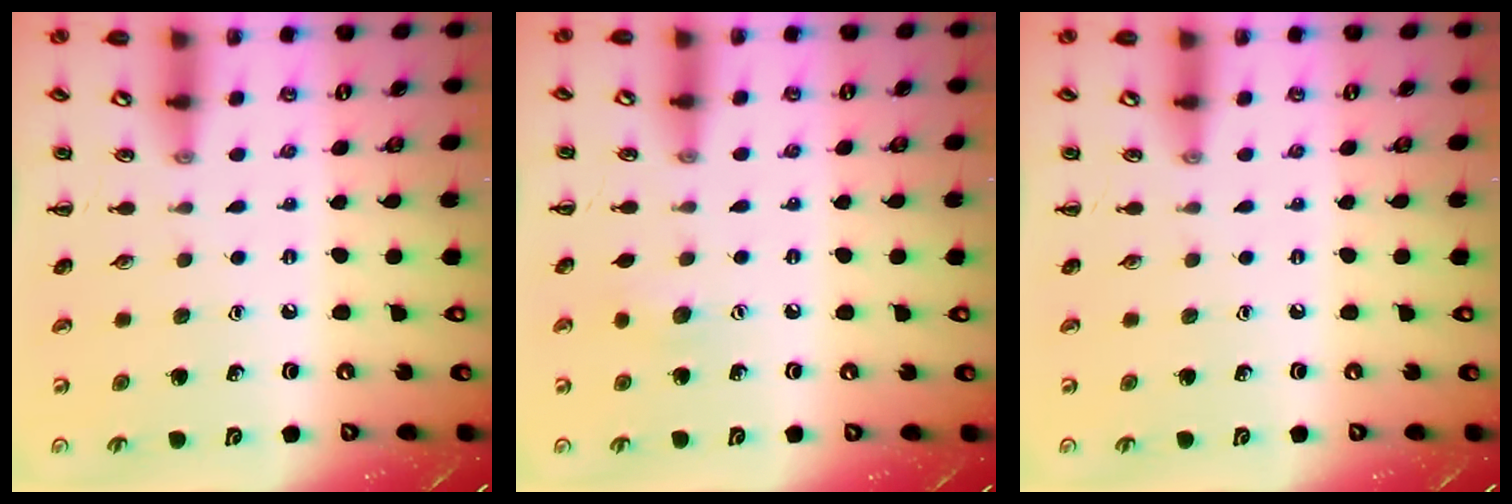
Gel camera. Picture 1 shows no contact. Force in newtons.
{"total": 5.3, "press": 5.2, "slide": 1.4}
{"total": 0.0}